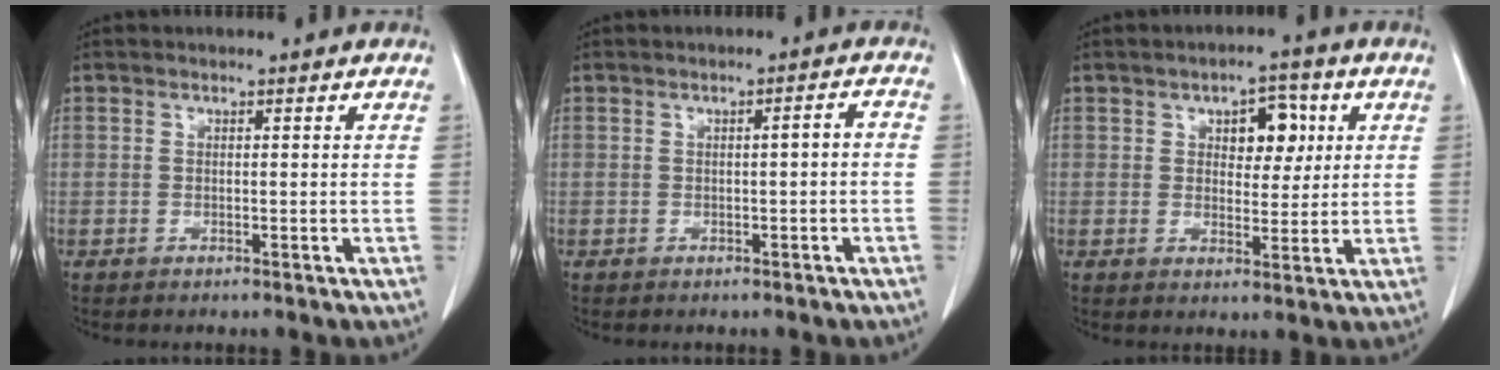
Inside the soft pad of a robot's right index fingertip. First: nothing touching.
{"total": 1.8, "force": [-0.3, 0.2, 1.7], "torque": [-0.024, 0.004, -0.004]}
{"total": 6.0, "force": [2.1, 3.3, 4.6], "torque": [-0.058, 0.014, 0.031]}